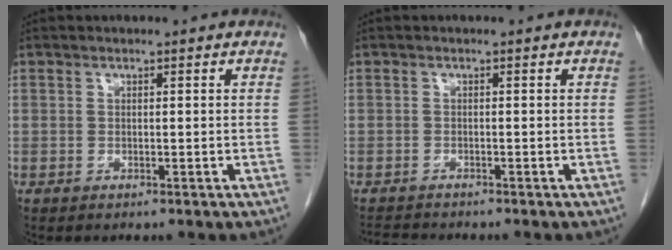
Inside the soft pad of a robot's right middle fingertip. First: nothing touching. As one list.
[{"total": 2.2, "force": [-2.2, -0.1, 0.3], "torque": [-0.007, -0.012, -0.039]}]